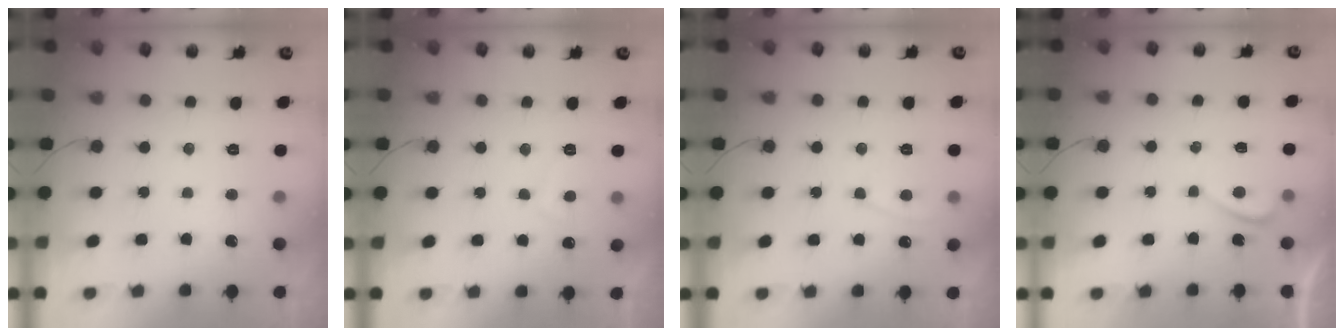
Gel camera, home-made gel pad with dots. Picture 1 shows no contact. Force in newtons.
{"total": 3.5, "press": 3.4, "slide": 0.6}
{"total": 4.0, "press": 4.0, "slide": 0.5}
{"total": 0.0}